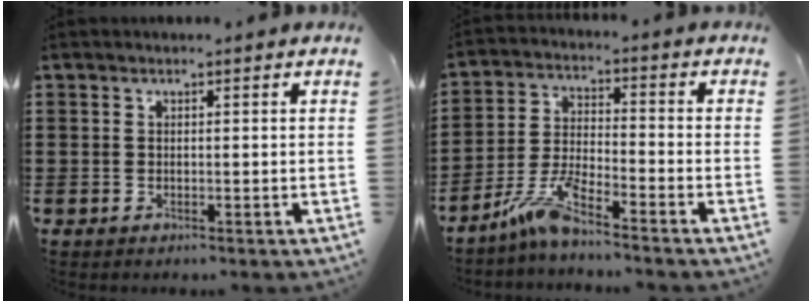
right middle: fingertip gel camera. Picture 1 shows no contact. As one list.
[{"total": 7.0, "force": [-5.6, 0.6, 4.1], "torque": [-0.099, -0.010, -0.112]}]